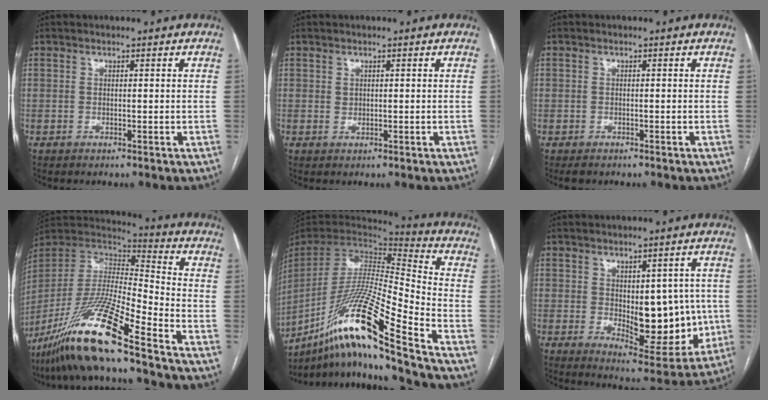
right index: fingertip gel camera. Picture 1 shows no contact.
{"total": 0.6, "force": [0.3, 0.4, 0.3], "torque": [-0.004, -0.002, 0.005]}
{"total": 1.6, "force": [-1.0, 1.2, 0.2], "torque": [-0.009, 0.002, -0.015]}
{"total": 19.5, "force": [-14.3, -0.4, 13.4], "torque": [-0.288, -0.031, -0.273]}
{"total": 23.8, "force": [-16.1, -1.0, 17.5], "torque": [-0.341, -0.033, -0.302]}
{"total": 12.9, "force": [-0.6, 5.9, 11.5], "torque": [-0.145, 0.000, 0.012]}